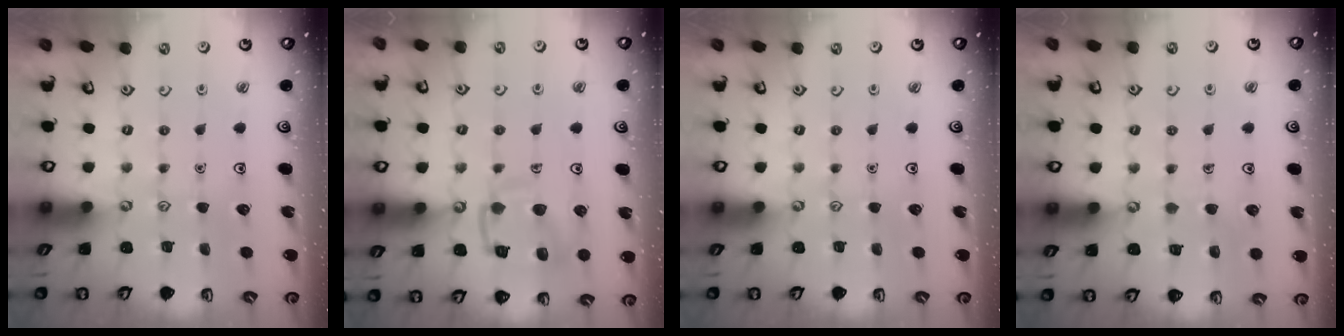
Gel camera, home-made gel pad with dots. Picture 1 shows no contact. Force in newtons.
{"total": 13.0, "press": 12.9, "slide": 1.5}
{"total": 0.0}
{"total": 4.8, "press": 4.8, "slide": 0.4}